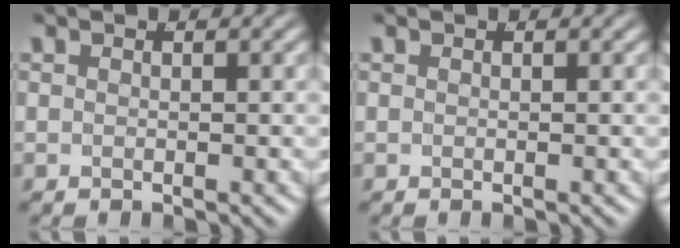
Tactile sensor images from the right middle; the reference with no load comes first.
{"total": 0.0}